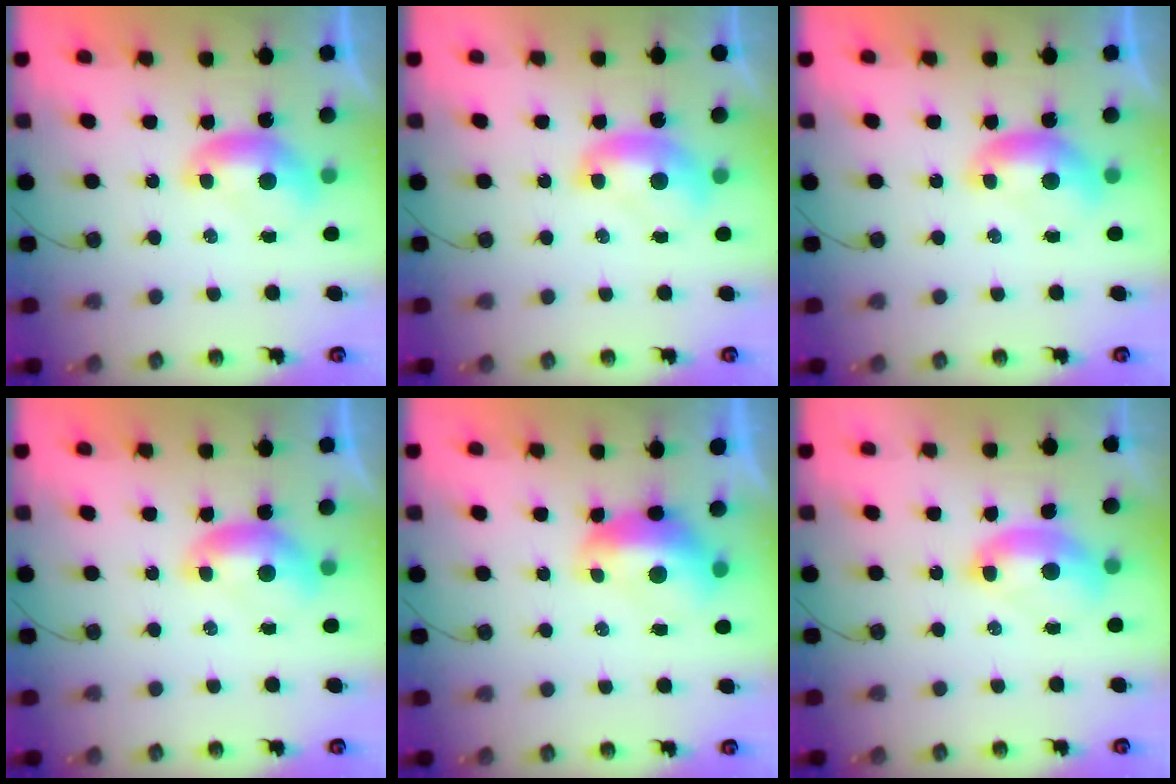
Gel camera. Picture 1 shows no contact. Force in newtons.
{"total": 1.6, "press": 1.5, "slide": 0.1}
{"total": 0.0}
{"total": 0.0}
{"total": 2.1, "press": 2.0, "slide": 0.6}
{"total": 2.5, "press": 2.4, "slide": 0.6}